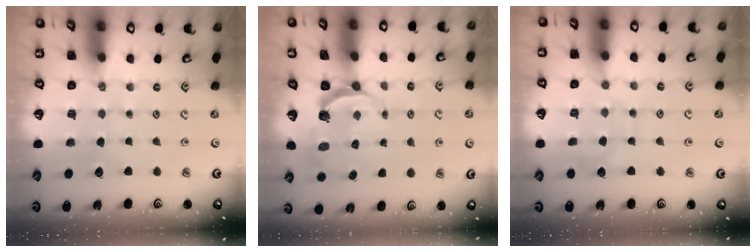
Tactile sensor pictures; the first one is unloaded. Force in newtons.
{"total": 5.5, "press": 4.5, "slide": 3.1}
{"total": 4.3, "press": 4.3, "slide": 0.2}